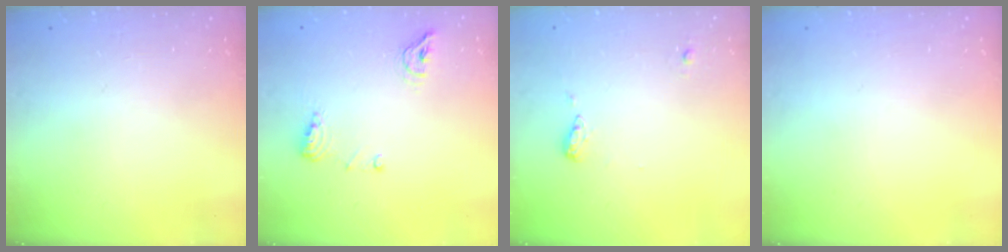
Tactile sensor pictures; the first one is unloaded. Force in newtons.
{"total": 8.2, "press": 8.1, "slide": 1.5}
{"total": 7.0, "press": 6.3, "slide": 2.9}
{"total": 0.0}